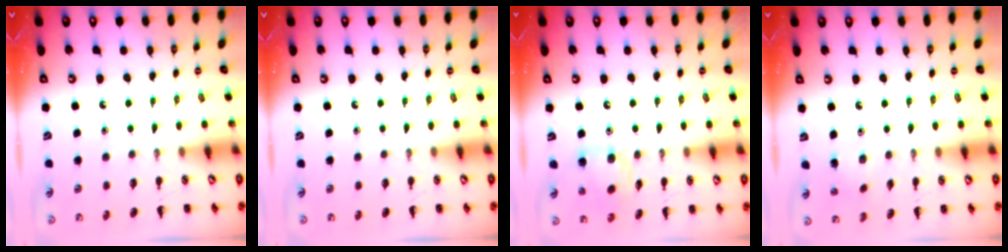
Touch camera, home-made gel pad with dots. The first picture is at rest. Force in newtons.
{"total": 0.0}
{"total": 11.2, "press": 10.9, "slide": 2.4}
{"total": 2.1, "press": 2.0, "slide": 0.8}